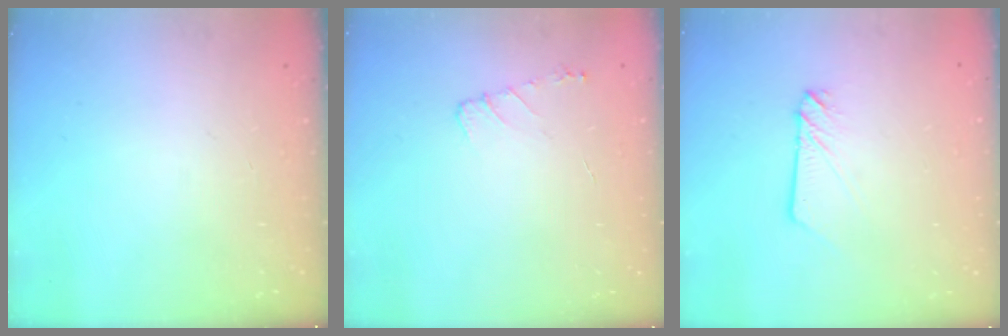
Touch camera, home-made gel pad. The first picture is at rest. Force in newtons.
{"total": 5.4, "press": 5.3, "slide": 0.6}
{"total": 3.0, "press": 3.0, "slide": 0.2}